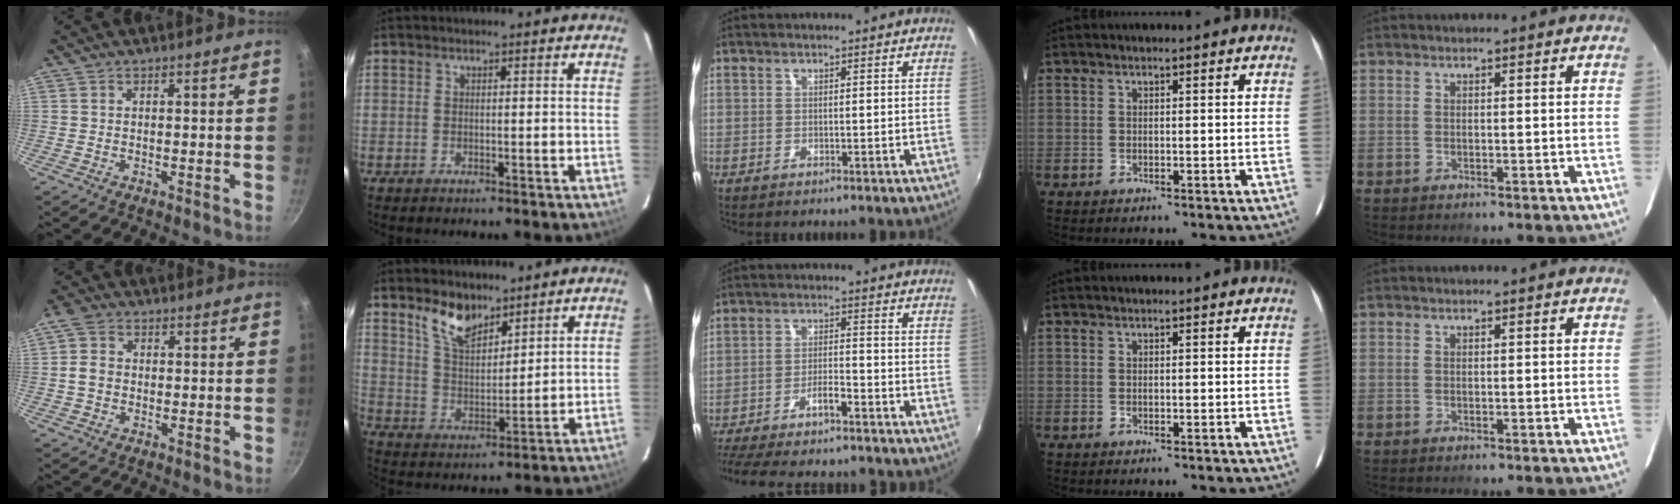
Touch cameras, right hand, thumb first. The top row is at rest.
{"thumb": {"total": 4.5, "force": [0.0, 3.7, 2.6], "torque": [-0.039, 0.008, -0.010]}, "index": {"total": 8.4, "force": [6.1, 3.7, 4.4], "torque": [-0.079, 0.009, 0.121]}, "middle": {"total": 12.1, "force": [-10.7, 1.6, 5.5], "torque": [-0.126, 0.001, -0.175]}}